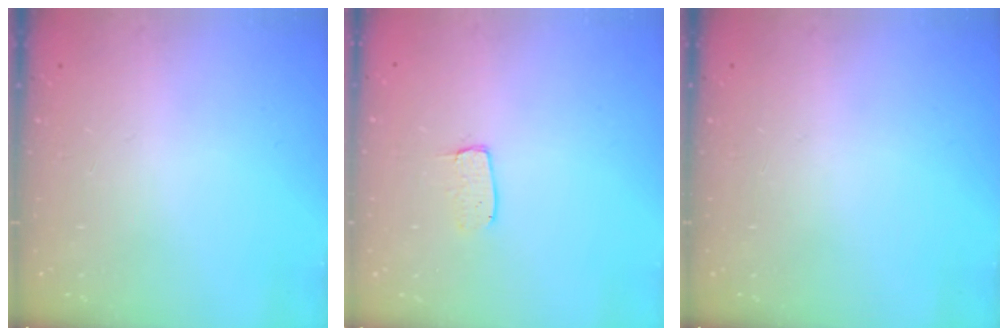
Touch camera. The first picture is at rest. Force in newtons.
{"total": 3.6, "press": 3.6, "slide": 0.2}
{"total": 0.0}